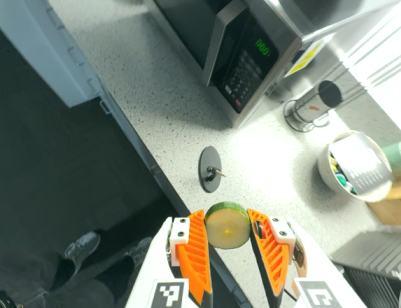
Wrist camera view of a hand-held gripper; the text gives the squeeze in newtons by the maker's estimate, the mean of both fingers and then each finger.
{"total": 9.6, "left": 9.6, "right": 9.6}